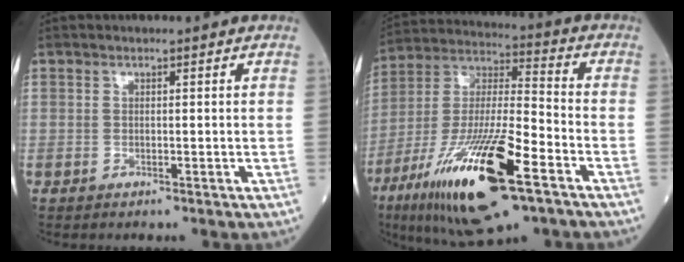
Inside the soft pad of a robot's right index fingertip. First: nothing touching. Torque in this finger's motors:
{"motor_torque": [0.85, -0.69, 1.05, 0.21]}